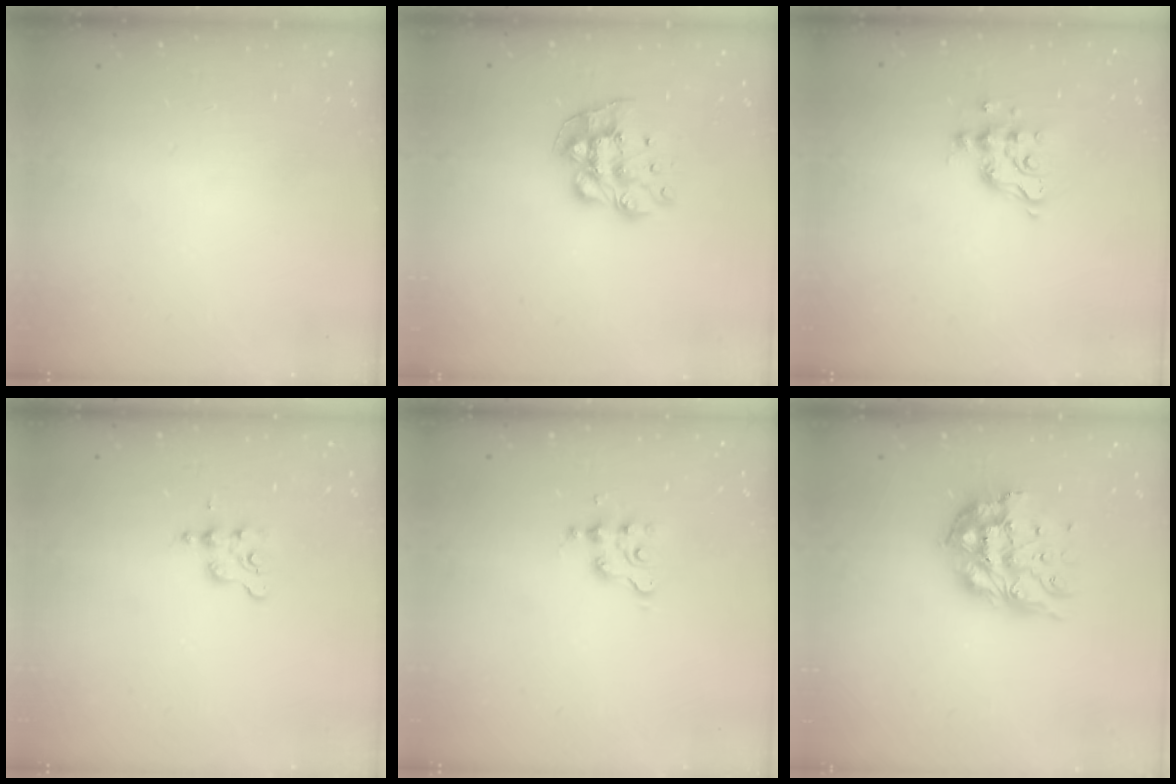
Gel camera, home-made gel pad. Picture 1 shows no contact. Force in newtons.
{"total": 9.7, "press": 9.7, "slide": 0.5}
{"total": 8.6, "press": 8.5, "slide": 0.6}
{"total": 1.8, "press": 1.7, "slide": 0.3}
{"total": 2.9, "press": 2.9, "slide": 0.4}
{"total": 15.0, "press": 15.0, "slide": 1.3}